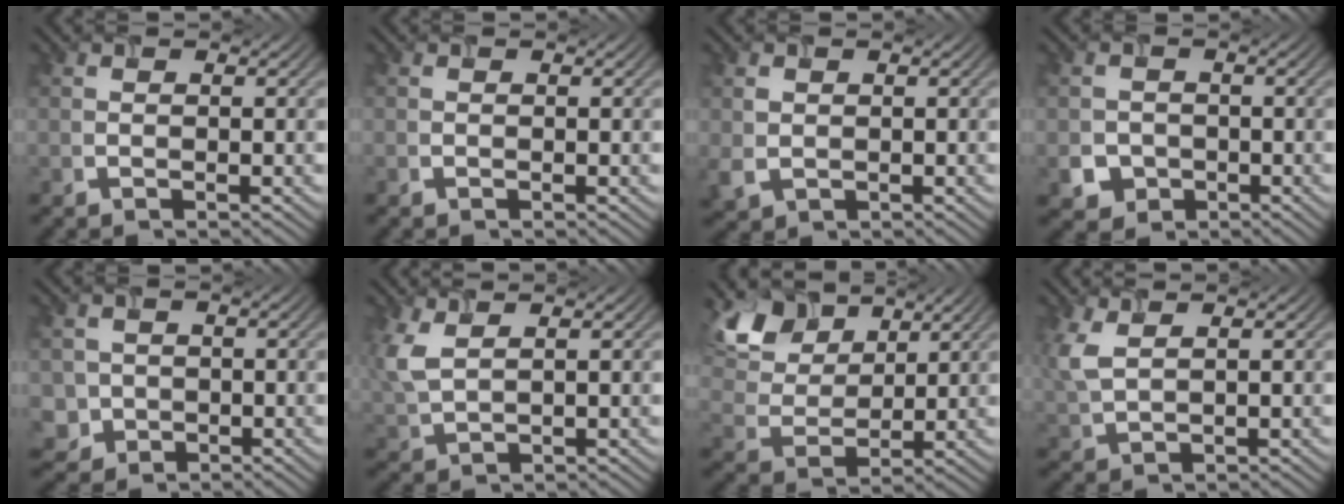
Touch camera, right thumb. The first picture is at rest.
{"total": 0.0}
{"total": 2.3, "force": [0.2, 2.0, 1.1], "torque": [-0.031, -0.005, 0.006]}
{"total": 3.1, "force": [-1.3, 2.7, 0.9], "torque": [-0.015, -0.007, -0.024]}
{"total": 3.0, "force": [-0.6, 2.9, 0.3], "torque": [-0.008, -0.008, -0.016]}
{"total": 5.0, "force": [2.1, 2.3, 3.9], "torque": [-0.116, 0.009, 0.046]}
{"total": 10.0, "force": [6.5, 5.5, 5.2], "torque": [-0.135, 0.013, 0.118]}
{"total": 4.5, "force": [1.9, 2.0, 3.5], "torque": [-0.106, 0.008, 0.043]}